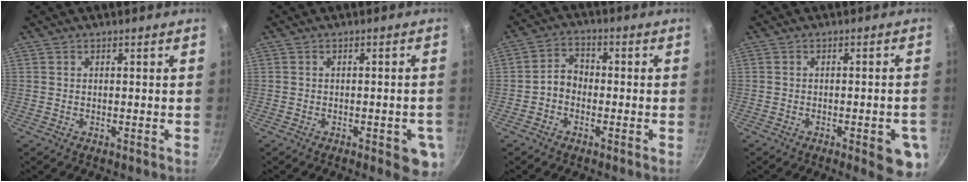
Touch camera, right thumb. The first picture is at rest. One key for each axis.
{"total": 6.7, "fx": -2.5, "fy": 2.3, "fz": 5.8, "tx": -0.050, "ty": 0.004, "tz": -0.029}
{"total": 4.2, "fx": -1.4, "fy": 3.2, "fz": 2.3, "tx": -0.027, "ty": 0.024, "tz": -0.035}
{"total": 8.0, "fx": -3.0, "fy": 2.3, "fz": 7.0, "tx": -0.065, "ty": 0.007, "tz": -0.034}